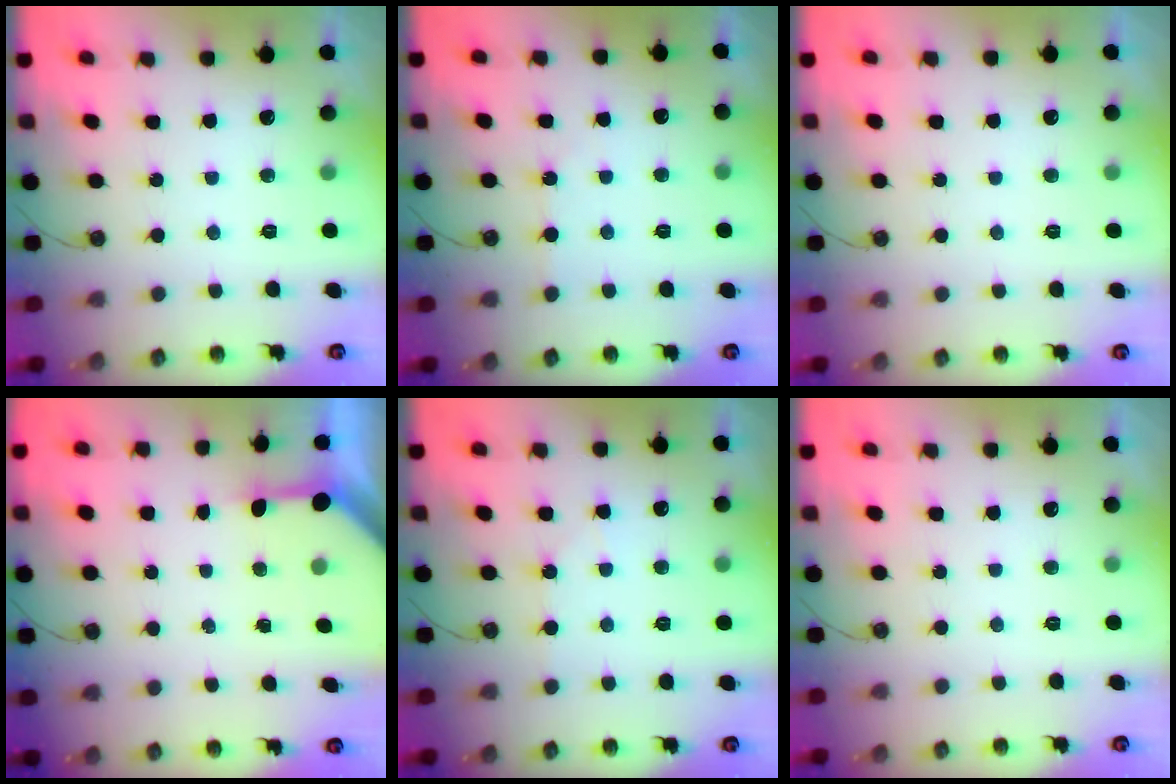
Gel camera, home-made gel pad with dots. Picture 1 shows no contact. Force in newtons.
{"total": 2.5, "press": 2.5, "slide": 0.5}
{"total": 0.0}
{"total": 3.3, "press": 3.3, "slide": 0.4}
{"total": 3.4, "press": 3.4, "slide": 0.7}
{"total": 0.0}